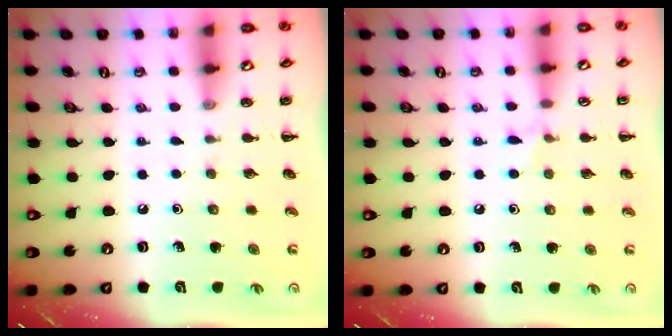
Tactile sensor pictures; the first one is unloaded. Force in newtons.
{"total": 4.8, "press": 4.5, "slide": 1.6}